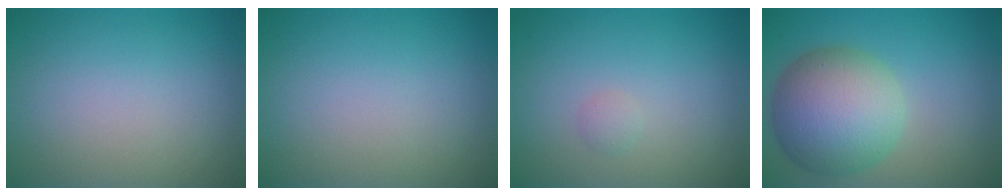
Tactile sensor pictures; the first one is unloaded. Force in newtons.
{"total": 0.0}
{"total": 0.7, "press": 0.7, "slide": 0.0}
{"total": 9.0, "press": 9.0, "slide": 0.4}